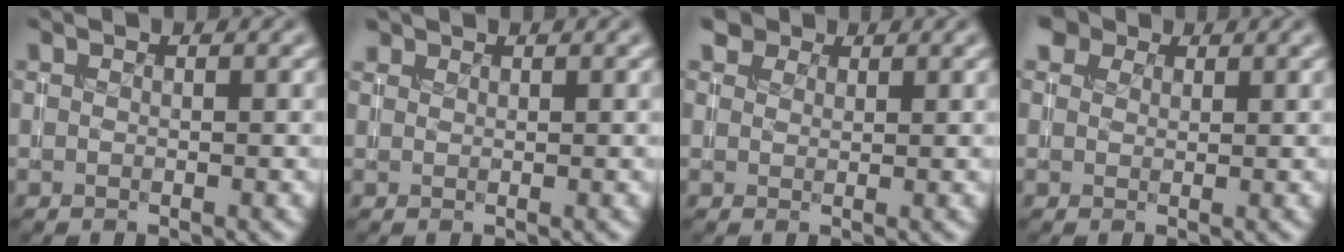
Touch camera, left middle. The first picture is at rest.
{"total": 0.8, "force": [0.7, 0.4, 0.1], "torque": [0.001, -0.001, 0.014]}
{"total": 3.1, "force": [2.3, 1.8, 1.2], "torque": [-0.027, 0.000, 0.034]}
{"total": 4.2, "force": [2.8, 2.6, 1.9], "torque": [-0.045, 0.012, 0.033]}